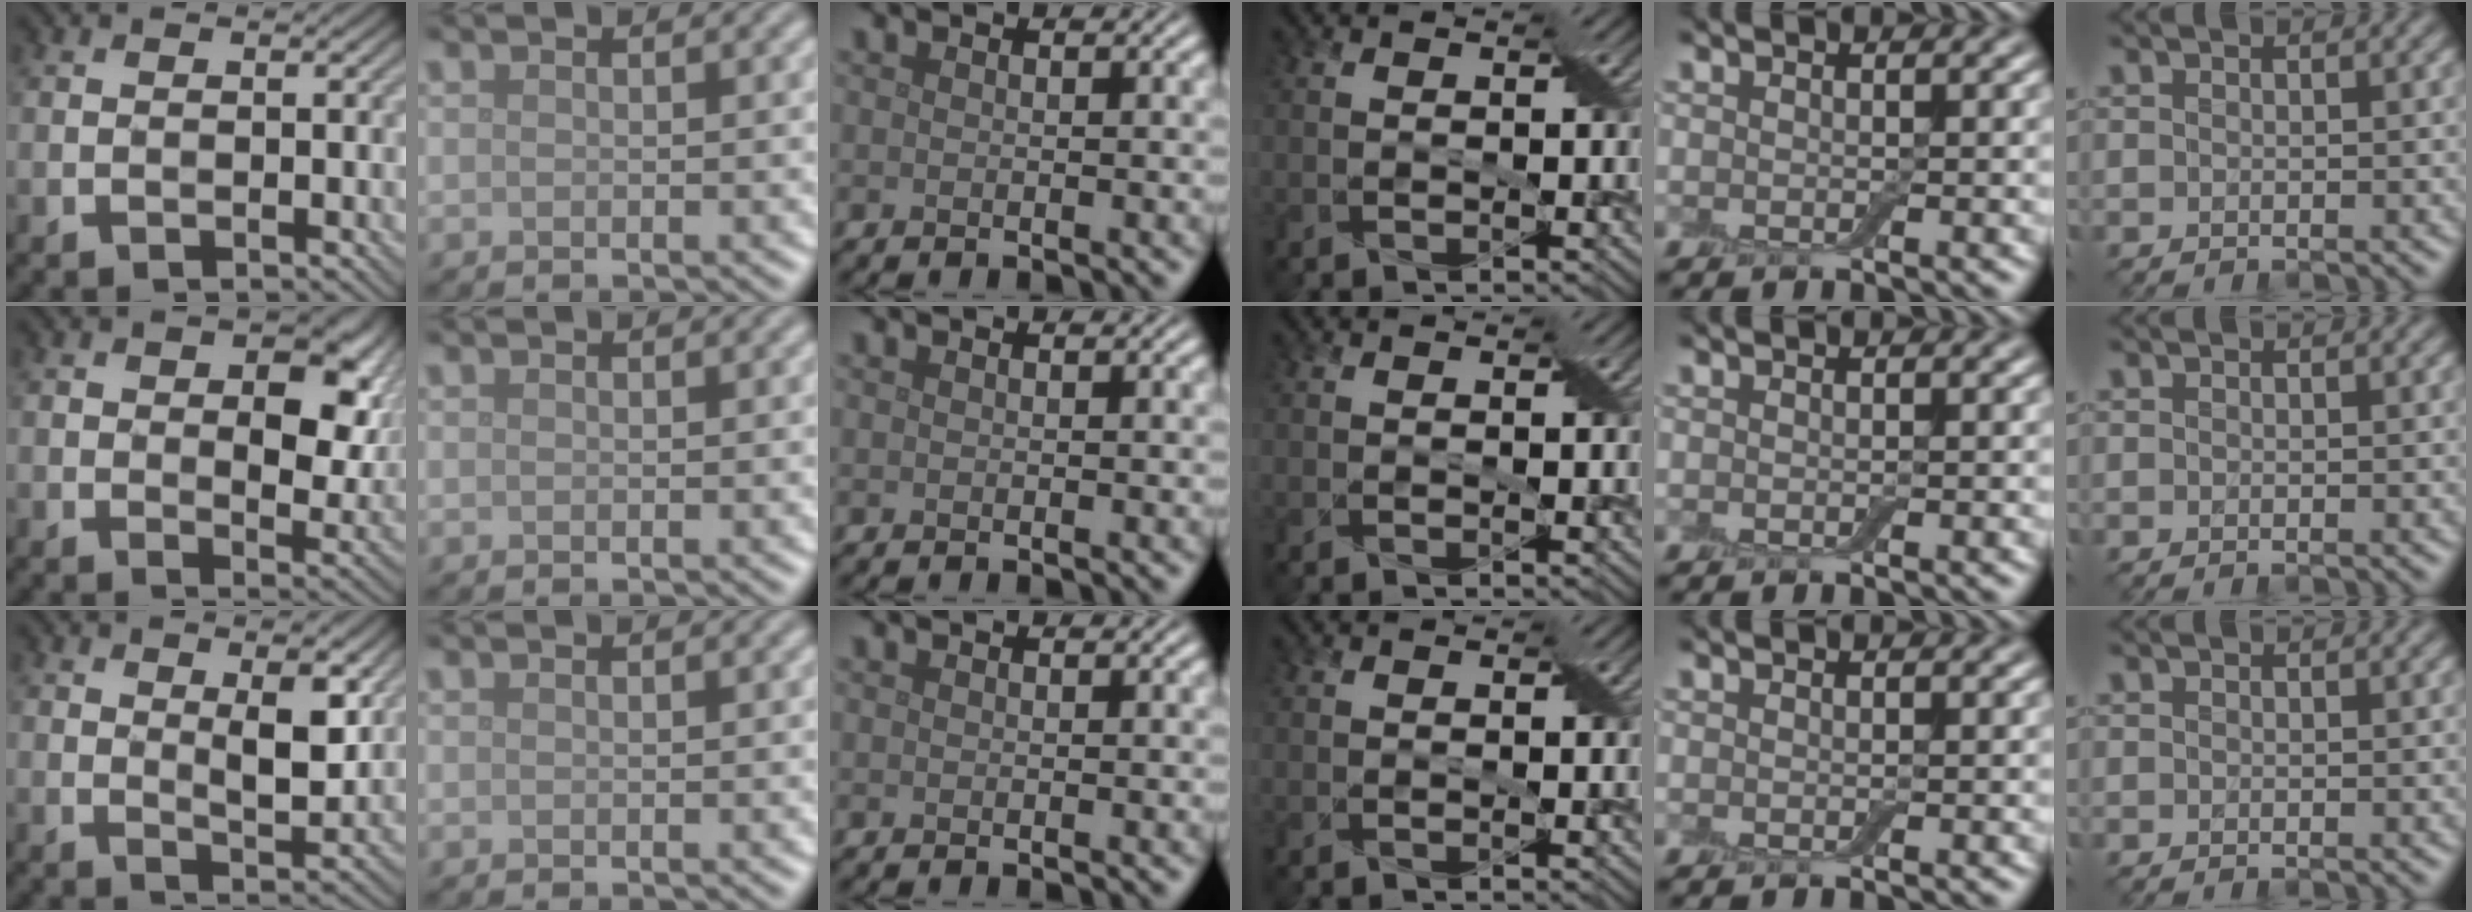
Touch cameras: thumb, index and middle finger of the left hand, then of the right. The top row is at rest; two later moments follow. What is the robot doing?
{"motion": "peel", "object": "adhesive wrap"}